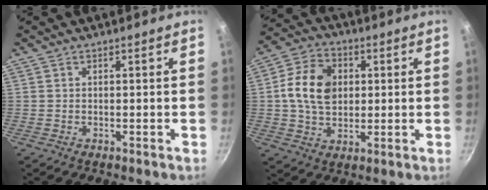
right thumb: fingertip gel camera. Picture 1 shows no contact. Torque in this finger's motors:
{"motor_torque": [2.36, 2.65, 1.61, -0.72, 0.31]}